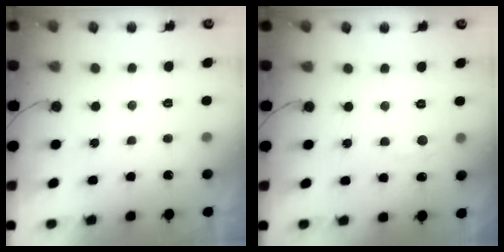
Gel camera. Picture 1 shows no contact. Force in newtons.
{"total": 5.0, "press": 5.0, "slide": 0.6}